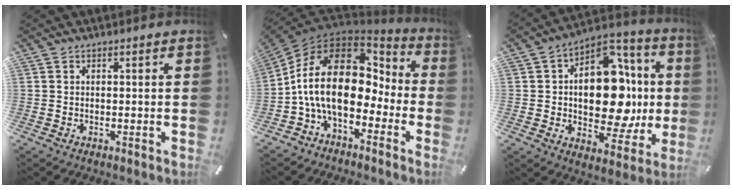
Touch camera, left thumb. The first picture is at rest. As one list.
[{"total": 20.0, "force": [-0.6, 12.9, 15.3], "torque": [-0.308, 0.008, -0.008]}, {"total": 18.8, "force": [0.1, 11.9, 14.5], "torque": [-0.221, -0.012, 0.005]}]